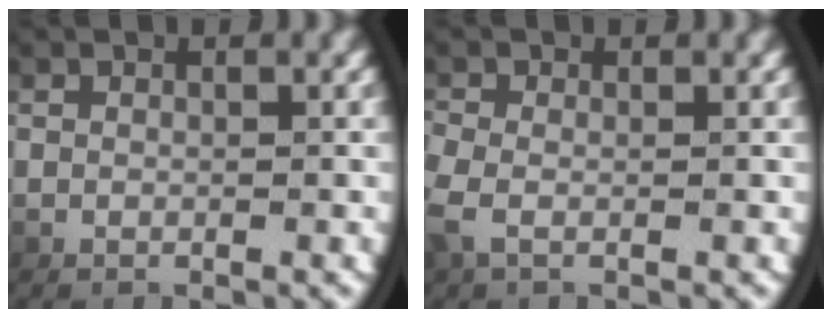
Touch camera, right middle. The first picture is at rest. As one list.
[{"total": 1.3, "force": [-0.2, 0.6, 1.1], "torque": [-0.042, -0.004, 0.000]}]